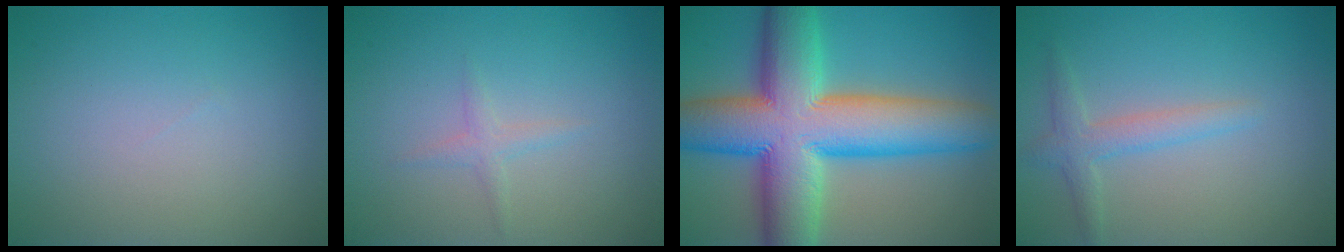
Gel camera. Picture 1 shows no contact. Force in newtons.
{"total": 1.1, "press": 1.1, "slide": 0.0}
{"total": 15.2, "press": 15.2, "slide": 0.6}
{"total": 2.3, "press": 2.3, "slide": 0.1}